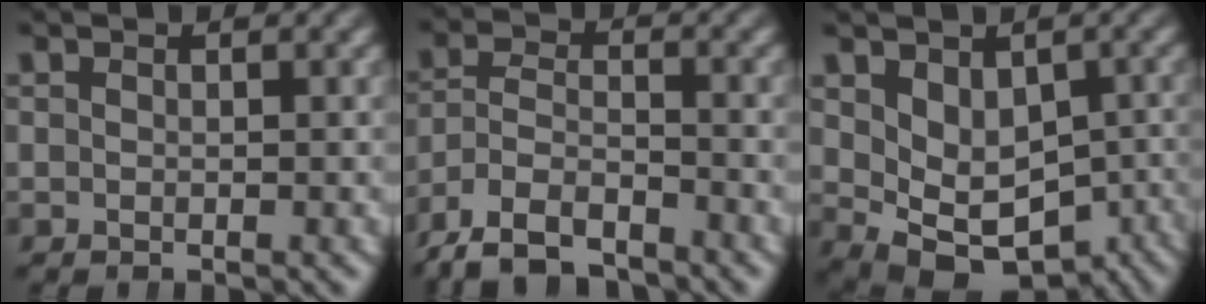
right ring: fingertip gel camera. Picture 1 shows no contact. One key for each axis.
{"total": 8.3, "fx": -5.0, "fy": 5.7, "fz": 3.4, "tx": -0.083, "ty": -0.035, "tz": -0.074}
{"total": 8.7, "fx": -3.0, "fy": 6.2, "fz": 5.3, "tx": -0.101, "ty": -0.047, "tz": -0.028}